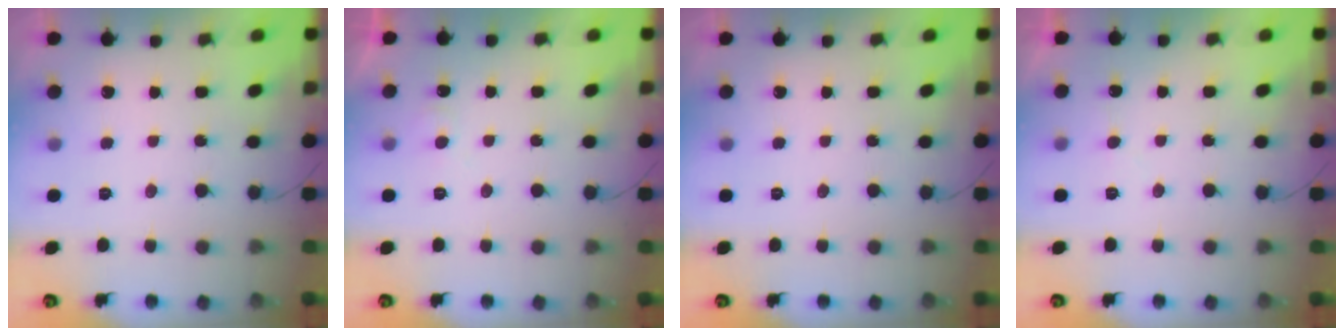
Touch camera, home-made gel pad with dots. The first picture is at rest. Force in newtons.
{"total": 3.8, "press": 3.8, "slide": 0.4}
{"total": 0.0}
{"total": 3.1, "press": 3.1, "slide": 0.2}